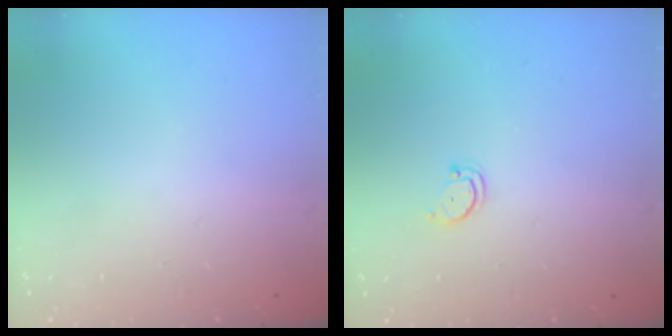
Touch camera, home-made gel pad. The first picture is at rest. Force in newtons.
{"total": 2.3, "press": 2.3, "slide": 0.4}